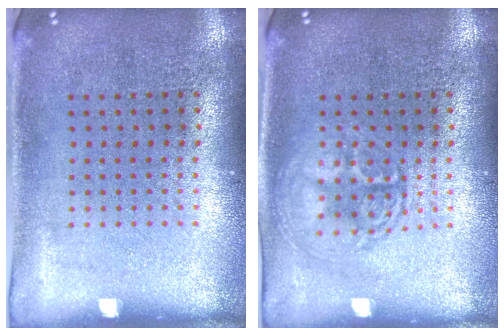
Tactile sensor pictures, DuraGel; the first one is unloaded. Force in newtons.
{"total": 2.7, "press": 2.7, "slide": 0.3}